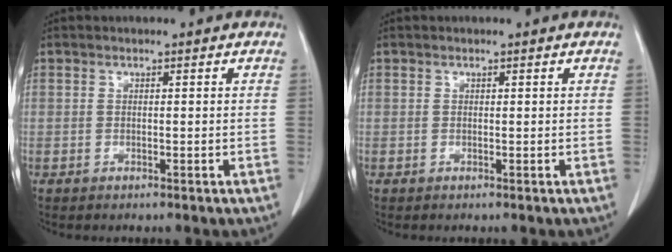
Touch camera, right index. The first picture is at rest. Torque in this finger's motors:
{"motor_torque": [0.03, -0.05, 0.00, 0.01]}